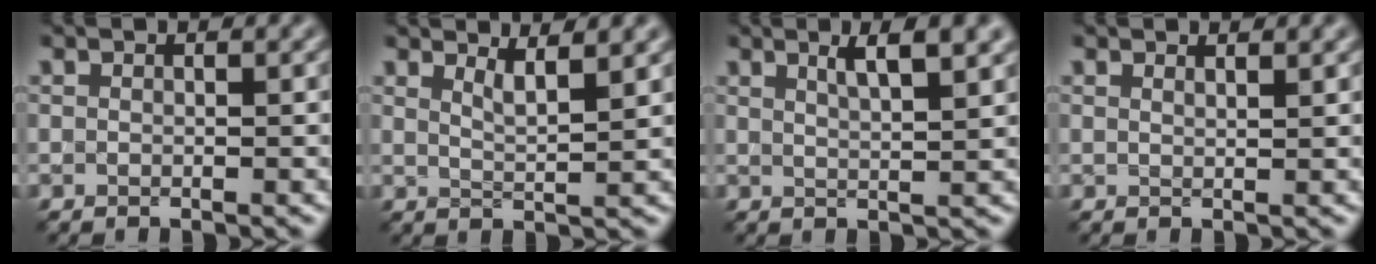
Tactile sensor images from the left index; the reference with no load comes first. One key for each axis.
{"total": 2.5, "fx": 1.7, "fy": 0.6, "fz": 1.8, "tx": -0.019, "ty": -0.002, "tz": 0.027}
{"total": 4.4, "fx": 2.4, "fy": 1.1, "fz": 3.5, "tx": -0.037, "ty": 0.009, "tz": 0.031}
{"total": 1.4, "fx": 1.1, "fy": 0.4, "fz": 0.7, "tx": -0.005, "ty": 0.000, "tz": 0.011}